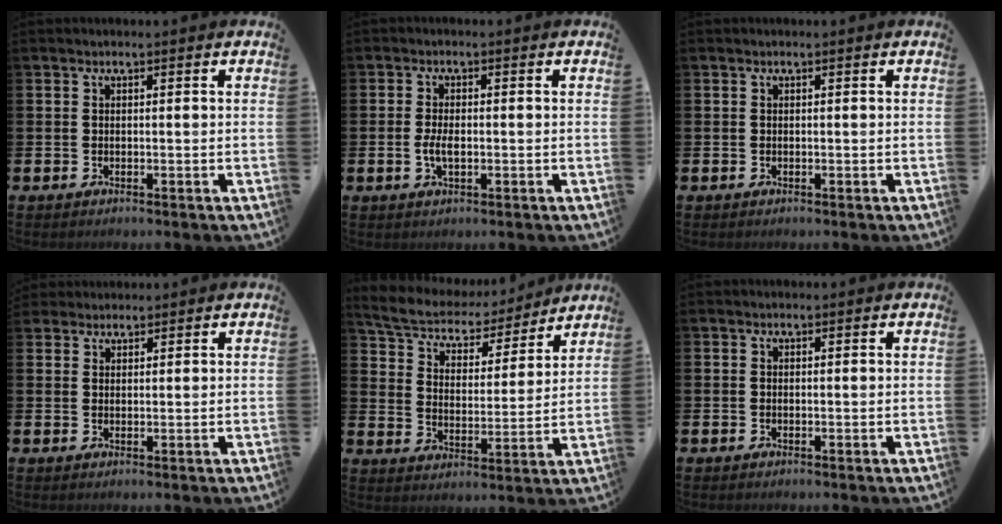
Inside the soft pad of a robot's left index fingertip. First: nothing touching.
{"total": 2.7, "force": [-0.4, 1.2, 2.3], "torque": [-0.034, -0.002, -0.010]}
{"total": 0.0}
{"total": 2.2, "force": [2.0, 0.8, -0.2], "torque": [0.007, -0.006, 0.037]}
{"total": 6.1, "force": [5.6, 2.0, 1.2], "torque": [-0.060, -0.039, 0.096]}
{"total": 0.0}